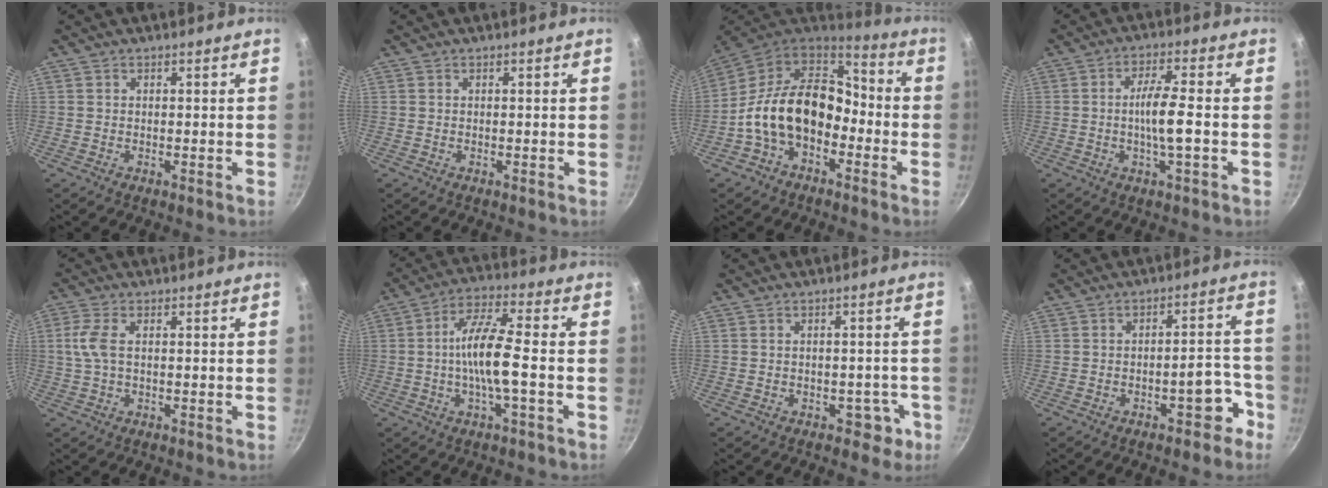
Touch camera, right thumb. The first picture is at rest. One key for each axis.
{"total": 0.0}
{"total": 17.4, "fx": -3.8, "fy": 12.0, "fz": 12.0, "tx": -0.176, "ty": 0.057, "tz": -0.080}
{"total": 7.0, "fx": -1.2, "fy": 1.1, "fz": 6.8, "tx": -0.125, "ty": 0.013, "tz": -0.024}
{"total": 4.6, "fx": 0.4, "fy": 2.1, "fz": 4.1, "tx": -0.098, "ty": 0.008, "tz": 0.005}
{"total": 10.4, "fx": -1.6, "fy": 2.3, "fz": 10.0, "tx": -0.189, "ty": 0.026, "tz": -0.041}
{"total": 3.9, "fx": -1.9, "fy": 2.8, "fz": 1.9, "tx": -0.002, "ty": 0.029, "tz": -0.005}
{"total": 6.8, "fx": -3.9, "fy": 3.0, "fz": 4.7, "tx": -0.025, "ty": 0.053, "tz": -0.037}